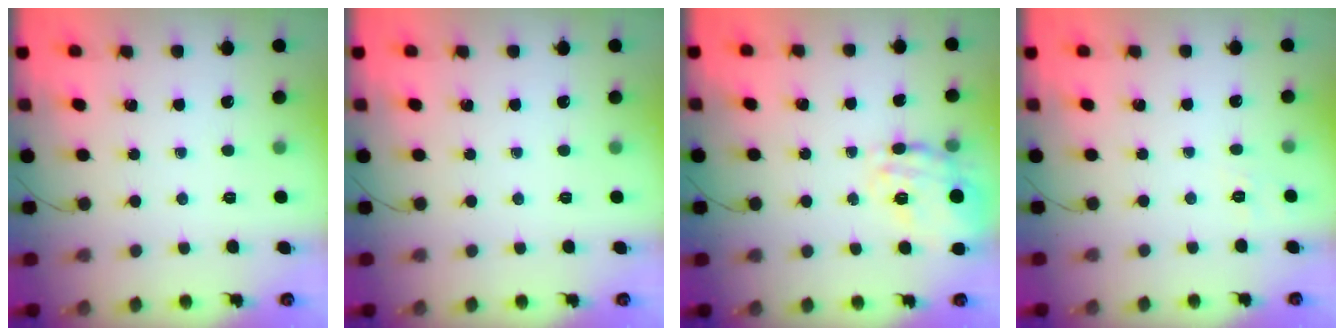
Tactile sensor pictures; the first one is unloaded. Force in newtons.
{"total": 0.0}
{"total": 18.1, "press": 18.1, "slide": 0.6}
{"total": 7.3, "press": 7.0, "slide": 2.0}